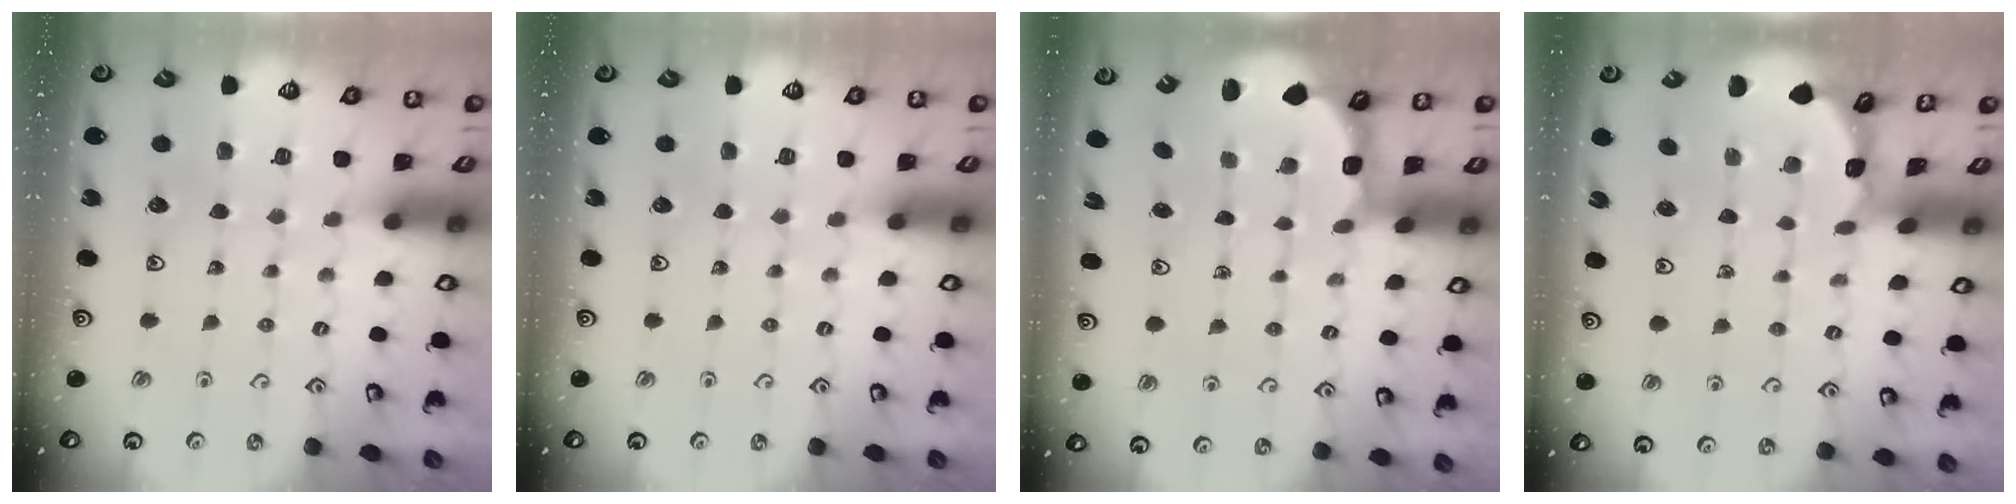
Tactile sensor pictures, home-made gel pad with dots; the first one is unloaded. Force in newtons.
{"total": 0.0}
{"total": 2.8, "press": 2.2, "slide": 1.7}
{"total": 1.0, "press": 1.0, "slide": 0.2}